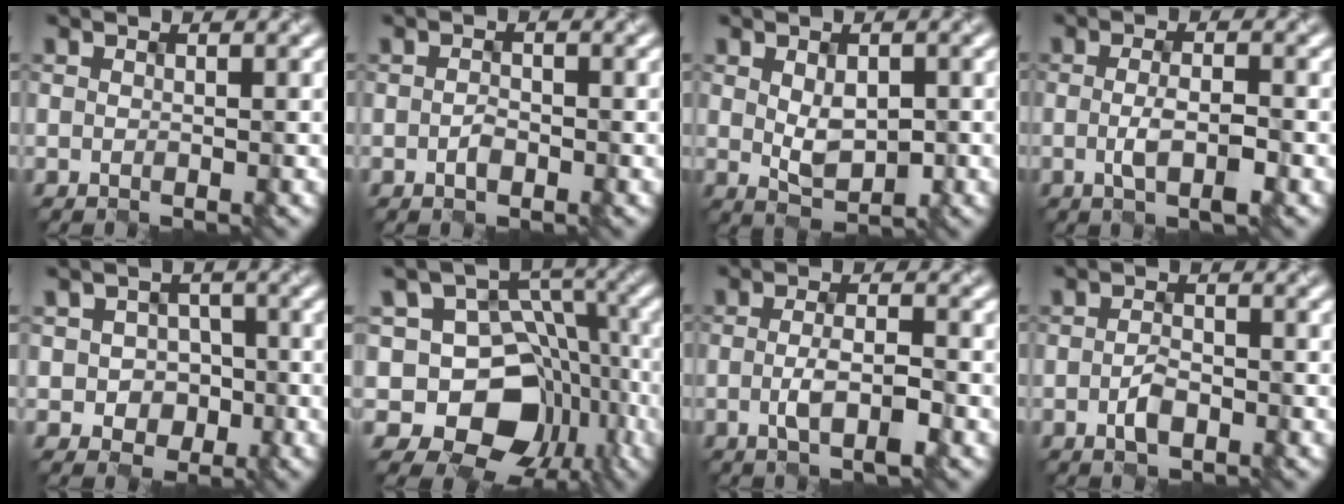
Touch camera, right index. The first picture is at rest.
{"total": 1.4, "force": [-1.0, 0.7, 0.7], "torque": [-0.017, -0.001, -0.011]}
{"total": 2.6, "force": [-0.2, 1.4, 2.2], "torque": [-0.044, -0.004, 0.007]}
{"total": 2.6, "force": [-1.1, 0.6, 2.3], "torque": [-0.049, -0.005, -0.013]}
{"total": 3.2, "force": [-0.9, 2.7, 1.4], "torque": [-0.026, -0.004, -0.010]}
{"total": 10.5, "force": [-3.4, 8.0, 5.9], "torque": [-0.066, 0.004, -0.053]}
{"total": 2.8, "force": [-1.2, 0.6, 2.5], "torque": [-0.052, -0.005, -0.018]}
{"total": 2.1, "force": [-1.3, 1.0, 1.3], "torque": [-0.031, -0.002, -0.017]}